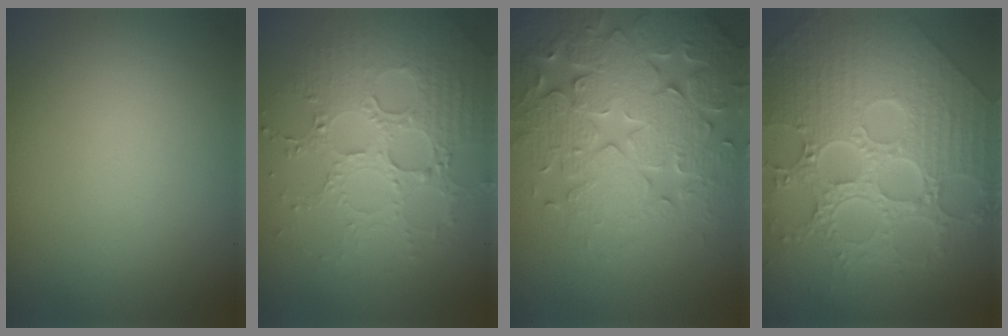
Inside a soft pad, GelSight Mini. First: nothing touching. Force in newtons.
{"total": 4.8, "press": 4.4, "slide": 2.0}
{"total": 7.8, "press": 7.7, "slide": 1.5}
{"total": 9.4, "press": 6.9, "slide": 6.3}